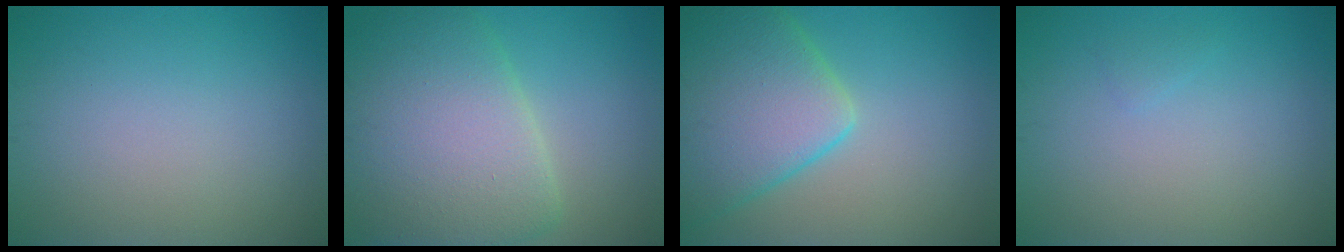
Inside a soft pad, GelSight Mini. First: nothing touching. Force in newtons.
{"total": 10.1, "press": 10.1, "slide": 0.2}
{"total": 9.2, "press": 9.2, "slide": 0.5}
{"total": 0.5, "press": 0.5, "slide": 0.0}